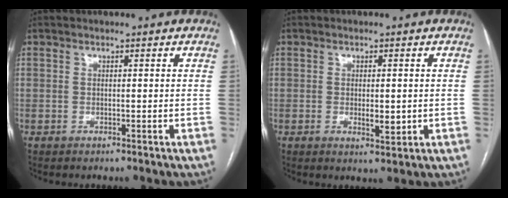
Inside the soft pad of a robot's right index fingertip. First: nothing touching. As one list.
[{"total": 3.1, "force": [-0.4, 1.1, 2.9], "torque": [-0.049, -0.006, -0.002]}]